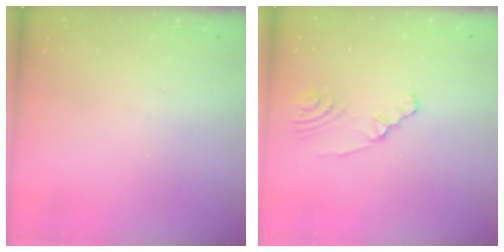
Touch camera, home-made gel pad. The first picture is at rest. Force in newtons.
{"total": 3.5, "press": 3.2, "slide": 1.3}